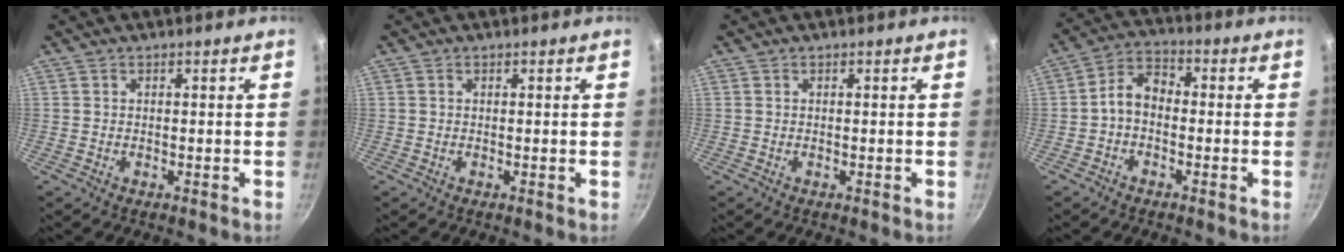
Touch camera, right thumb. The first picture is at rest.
{"total": 0.0}
{"total": 0.0}
{"total": 6.0, "force": [-1.2, 4.1, 4.2], "torque": [-0.069, 0.031, -0.035]}